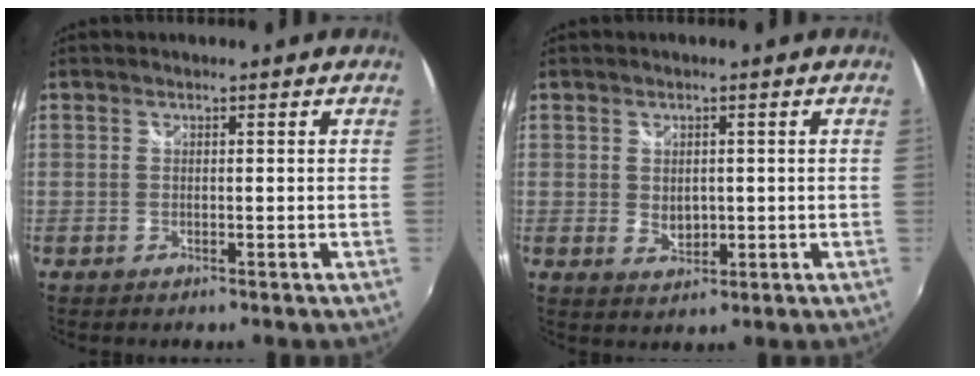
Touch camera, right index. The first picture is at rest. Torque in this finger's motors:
{"motor_torque": [-0.03, 0.01, 0.15, 0.01]}